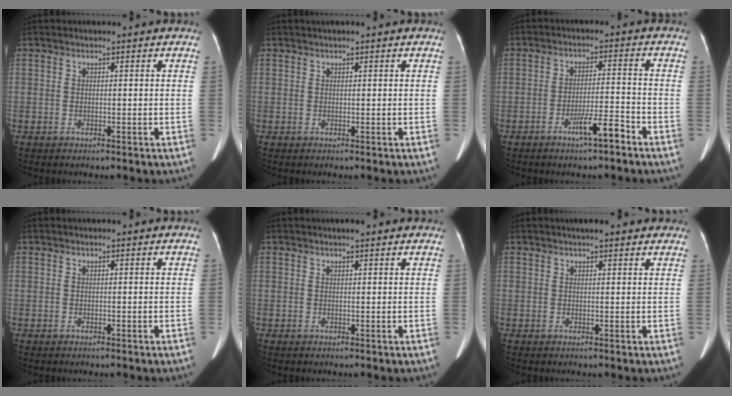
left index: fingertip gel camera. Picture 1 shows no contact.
{"total": 1.0, "force": [0.7, -0.1, 0.6], "torque": [-0.009, 0.017, 0.015]}
{"total": 5.4, "force": [-3.6, 0.3, 4.0], "torque": [-0.070, -0.003, -0.064]}
{"total": 0.0}
{"total": 2.7, "force": [2.2, 0.4, 1.6], "torque": [-0.016, 0.018, 0.028]}
{"total": 5.9, "force": [4.8, 1.4, 3.1], "torque": [-0.033, 0.022, 0.056]}